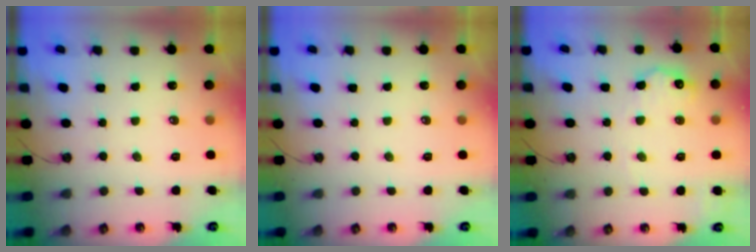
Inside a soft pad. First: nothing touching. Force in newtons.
{"total": 0.0}
{"total": 10.3, "press": 10.3, "slide": 0.4}